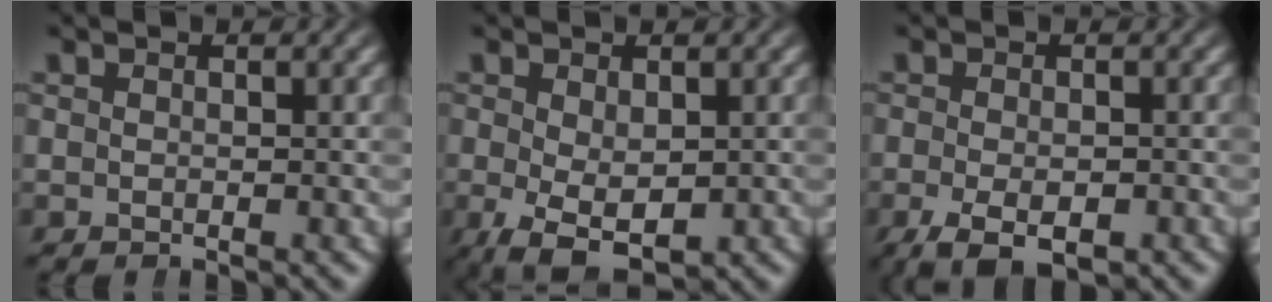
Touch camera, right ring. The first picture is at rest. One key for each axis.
{"total": 6.9, "fx": -3.9, "fy": 3.5, "fz": 4.4, "tx": -0.094, "ty": -0.058, "tz": -0.029}
{"total": 5.6, "fx": -3.4, "fy": 2.8, "fz": 3.5, "tx": -0.076, "ty": -0.037, "tz": -0.034}